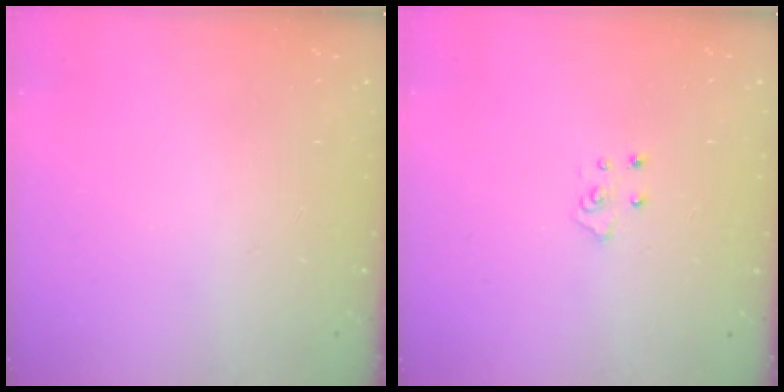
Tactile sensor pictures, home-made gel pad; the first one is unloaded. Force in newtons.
{"total": 5.7, "press": 5.7, "slide": 0.4}